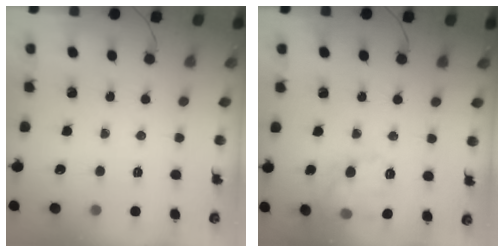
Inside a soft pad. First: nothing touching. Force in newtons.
{"total": 13.5, "press": 13.5, "slide": 0.5}